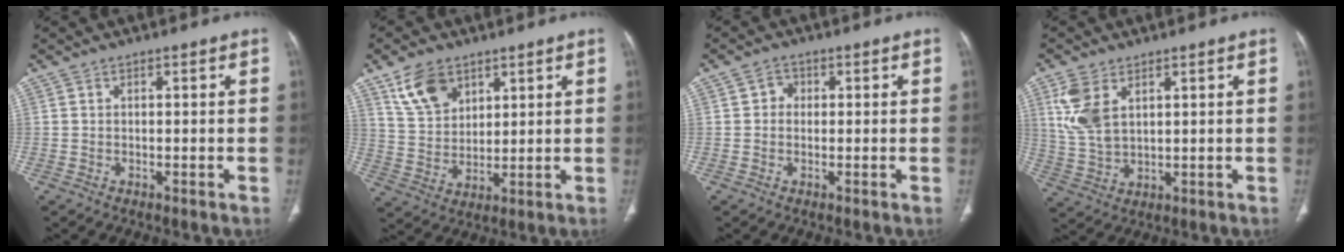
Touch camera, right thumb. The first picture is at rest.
{"total": 9.3, "force": [5.6, 5.8, 4.5], "torque": [-0.067, -0.025, 0.117]}
{"total": 2.2, "force": [0.2, 2.1, 0.9], "torque": [0.001, 0.006, -0.001]}
{"total": 8.2, "force": [3.4, 4.7, 5.8], "torque": [-0.123, -0.007, 0.079]}